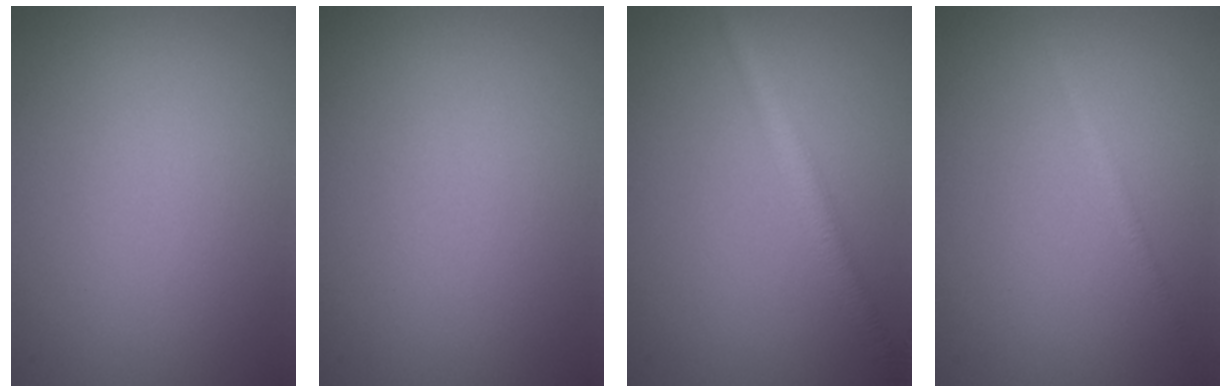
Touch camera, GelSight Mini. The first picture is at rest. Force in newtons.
{"total": 0.0}
{"total": 2.8, "press": 2.8, "slide": 0.1}
{"total": 0.9, "press": 0.9, "slide": 0.0}